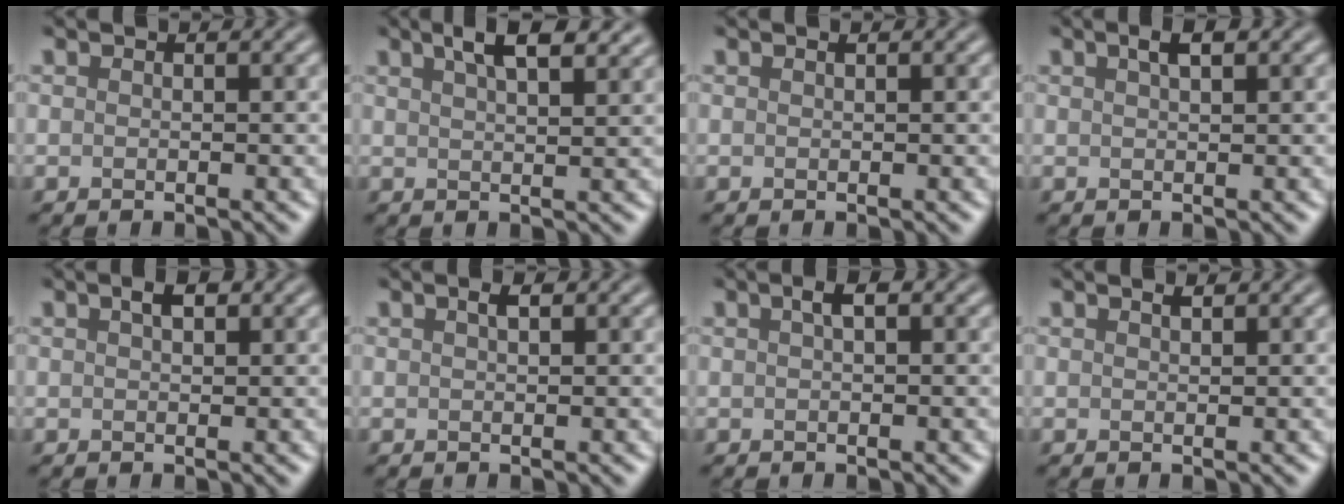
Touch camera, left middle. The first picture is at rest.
{"total": 4.7, "force": [3.2, 1.4, 3.2], "torque": [-0.040, 0.016, 0.041]}
{"total": 0.0}
{"total": 1.6, "force": [0.9, 0.4, 1.3], "torque": [-0.021, 0.004, 0.015]}
{"total": 1.6, "force": [0.8, 0.7, 1.2], "torque": [-0.020, 0.005, 0.014]}
{"total": 0.9, "force": [0.4, 0.2, 0.8], "torque": [-0.017, 0.001, 0.008]}
{"total": 1.2, "force": [0.4, 0.3, 1.1], "torque": [-0.022, 0.006, 0.009]}
{"total": 0.6, "force": [0.4, 0.1, 0.4], "torque": [-0.009, -0.002, 0.008]}